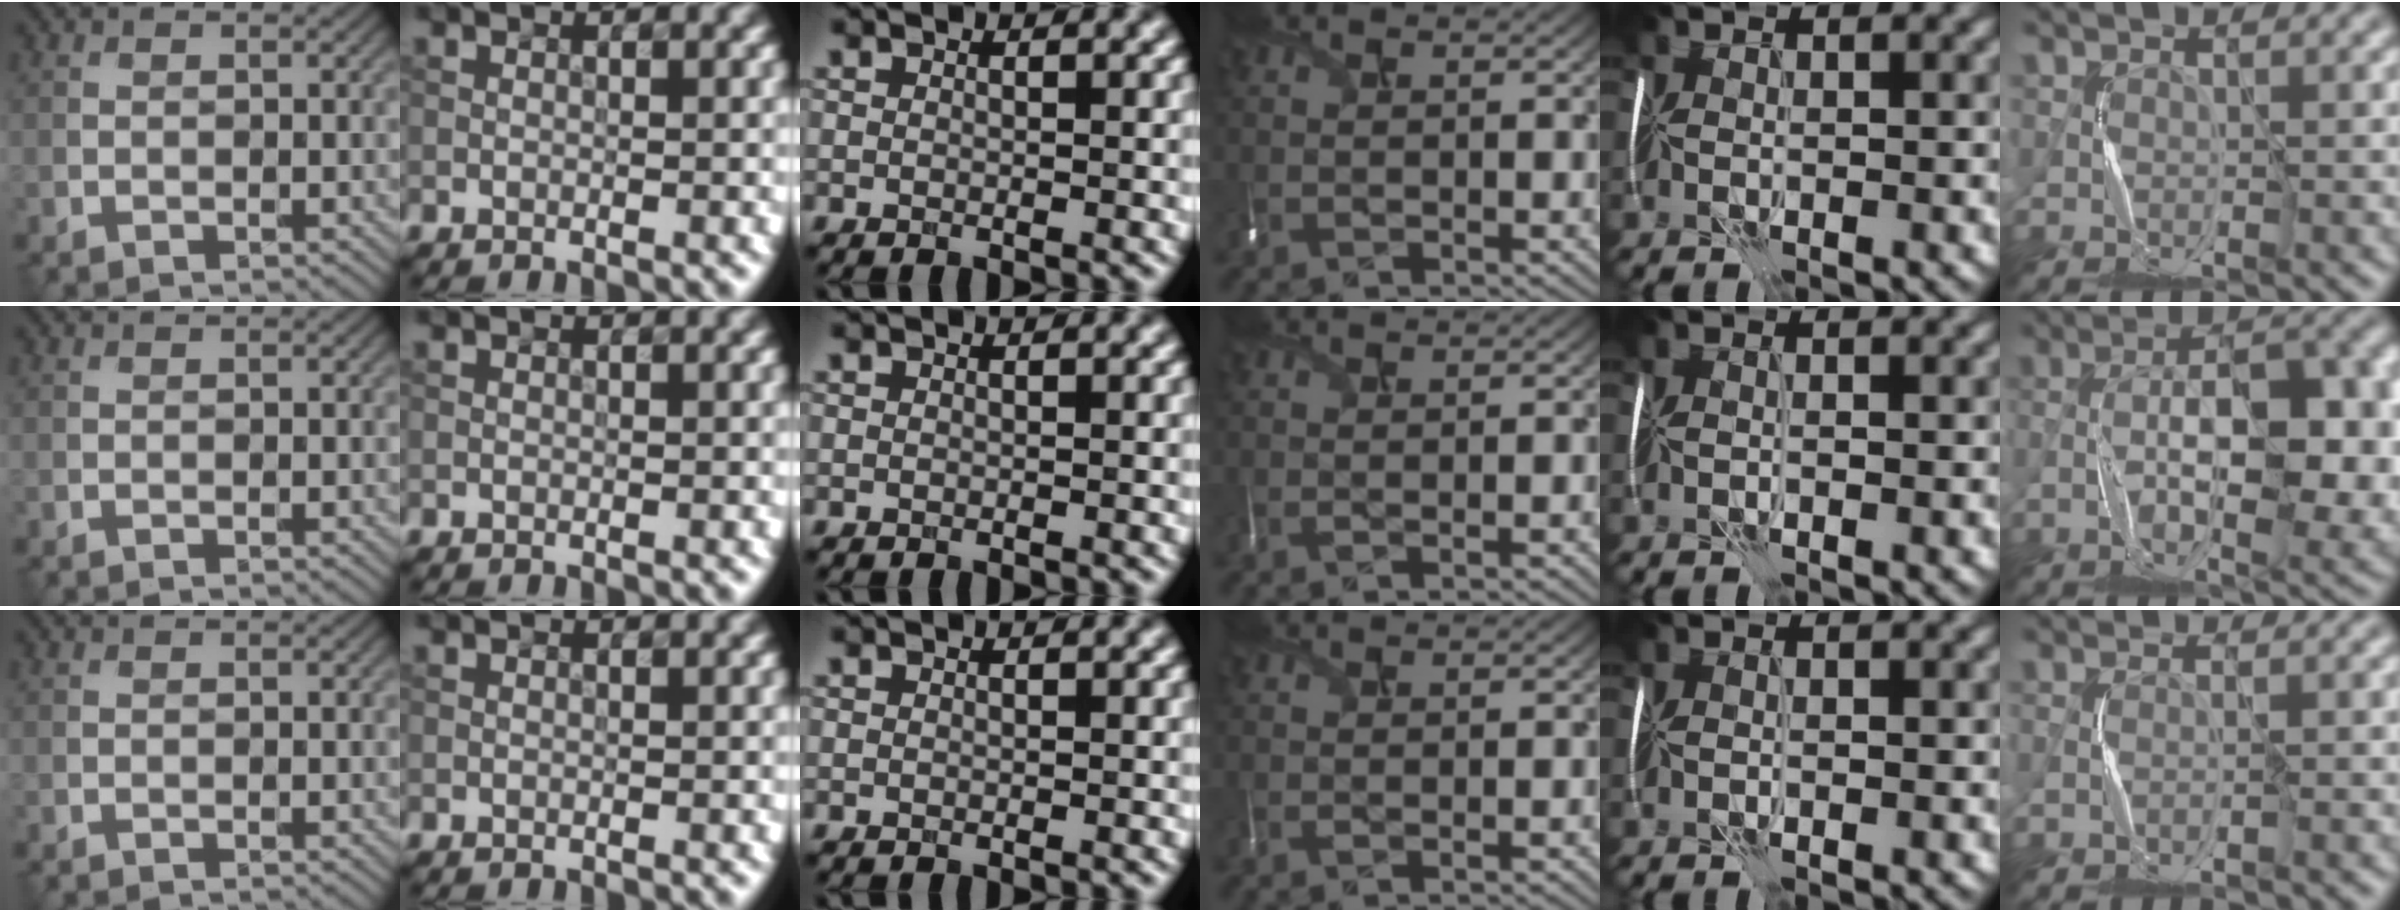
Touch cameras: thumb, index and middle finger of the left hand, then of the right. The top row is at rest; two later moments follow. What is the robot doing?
{"motion": "shake", "object": "plastic piggy bank"}